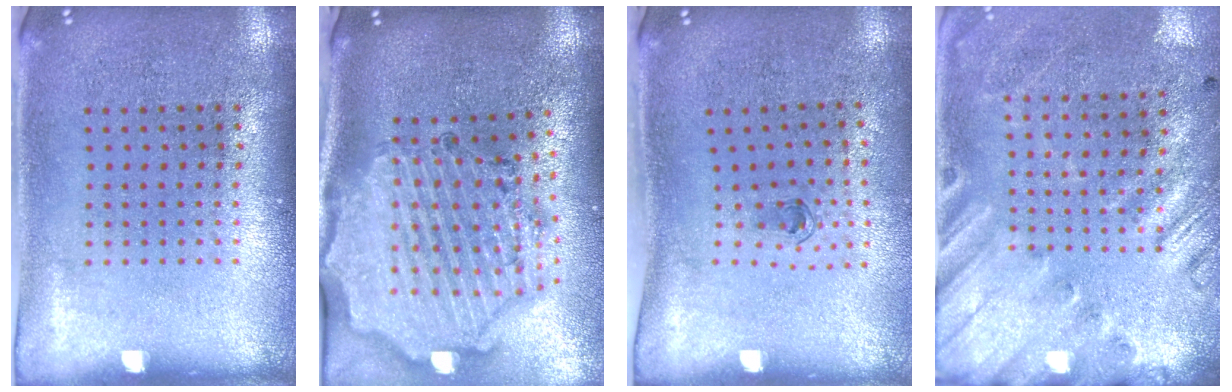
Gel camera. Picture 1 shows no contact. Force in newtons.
{"total": 2.9, "press": 2.6, "slide": 1.2}
{"total": 0.6, "press": 0.3, "slide": 0.6}
{"total": 2.6, "press": 1.8, "slide": 1.8}